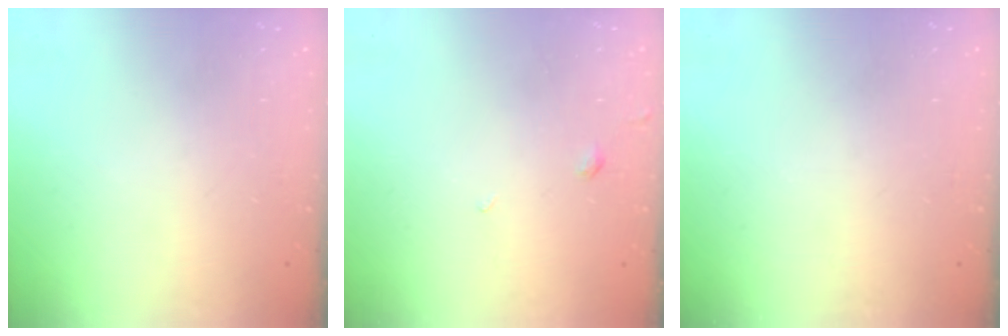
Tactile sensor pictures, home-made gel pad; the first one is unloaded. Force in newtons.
{"total": 1.5, "press": 1.5, "slide": 0.5}
{"total": 0.0}